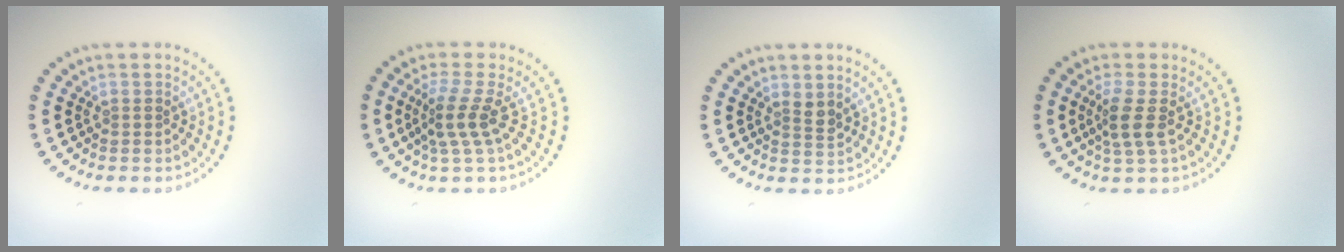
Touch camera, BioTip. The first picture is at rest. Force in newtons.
{"total": 2.9, "press": 2.0, "slide": 2.1}
{"total": 1.3, "press": 1.0, "slide": 0.8}
{"total": 2.5, "press": 1.9, "slide": 1.6}